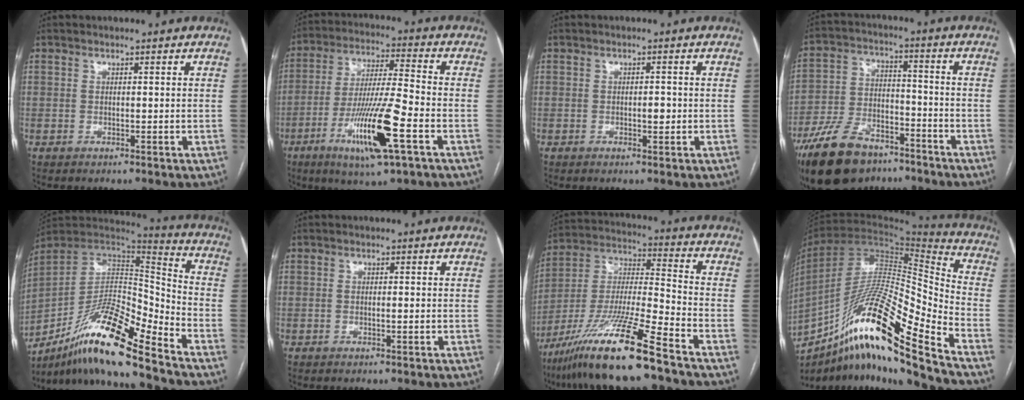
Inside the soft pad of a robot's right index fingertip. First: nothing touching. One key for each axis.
{"total": 14.8, "fx": -6.0, "fy": 0.8, "fz": 13.5, "tx": -0.260, "ty": -0.020, "tz": -0.105}
{"total": 1.7, "fx": -0.2, "fy": 0.6, "fz": 1.5, "tx": -0.023, "ty": 0.001, "tz": -0.003}
{"total": 15.3, "fx": -11.0, "fy": 7.3, "fz": 7.8, "tx": -0.157, "ty": 0.005, "tz": -0.192}
{"total": 18.2, "fx": -13.4, "fy": 1.1, "fz": 12.2, "tx": -0.236, "ty": 0.001, "tz": -0.245}
{"total": 0.8, "fx": -0.1, "fy": 0.1, "fz": 0.8, "tx": -0.014, "ty": -0.001, "tz": -0.002}
{"total": 18.2, "fx": -12.9, "fy": -0.3, "fz": 12.8, "tx": -0.273, "ty": -0.031, "tz": -0.240}
{"total": 23.3, "fx": -14.6, "fy": 0.5, "fz": 18.1, "tx": -0.318, "ty": -0.019, "tz": -0.266}